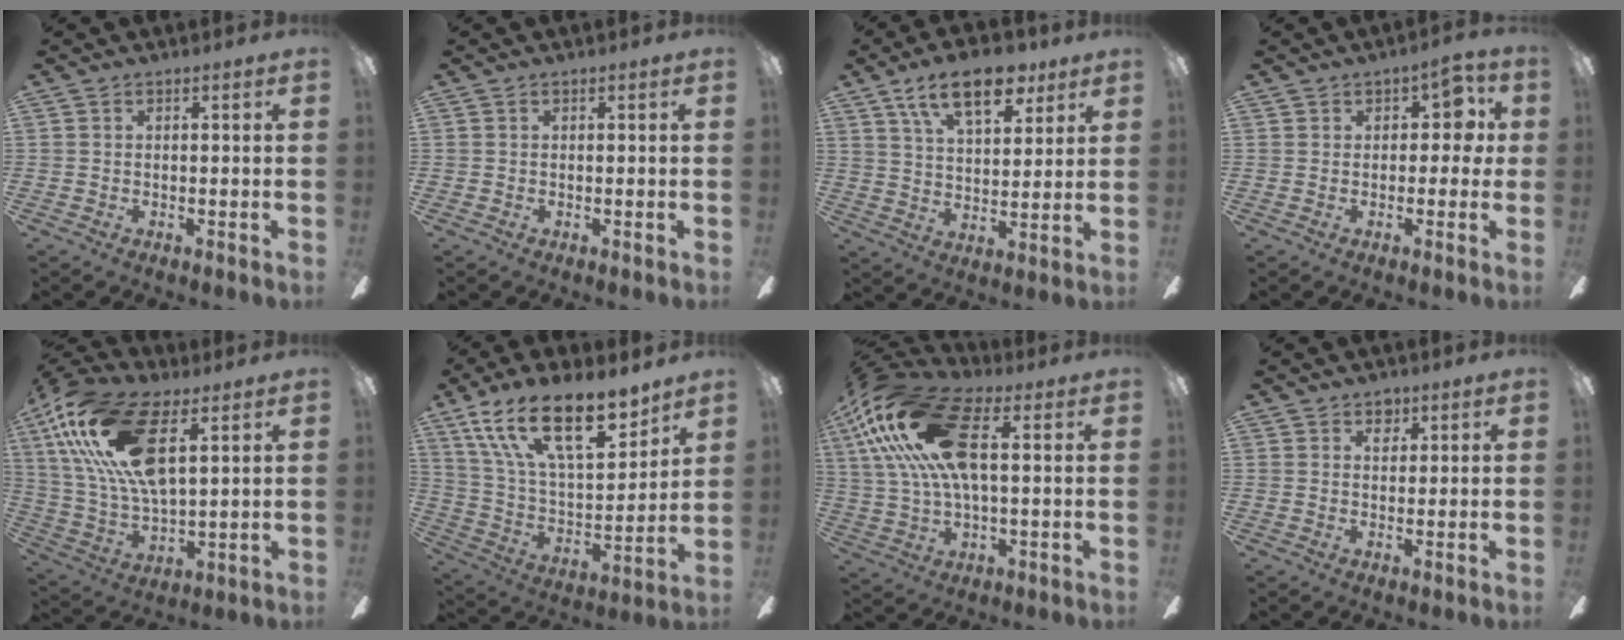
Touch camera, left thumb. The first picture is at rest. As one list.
[{"total": 0.0}, {"total": 15.2, "force": [9.3, 7.1, 9.7], "torque": [-0.147, -0.033, 0.160]}, {"total": 5.6, "force": [2.0, 3.9, 3.5], "torque": [-0.042, 0.001, 0.031]}, {"total": 23.7, "force": [10.1, 11.0, 18.4], "torque": [-0.389, -0.018, 0.173]}, {"total": 22.2, "force": [14.8, 8.9, 14.0], "torque": [-0.262, -0.083, 0.256]}, {"total": 24.7, "force": [7.7, 11.9, 20.2], "torque": [-0.412, -0.001, 0.128]}, {"total": 3.7, "force": [2.5, 1.9, 1.9], "torque": [-0.019, -0.008, 0.040]}]